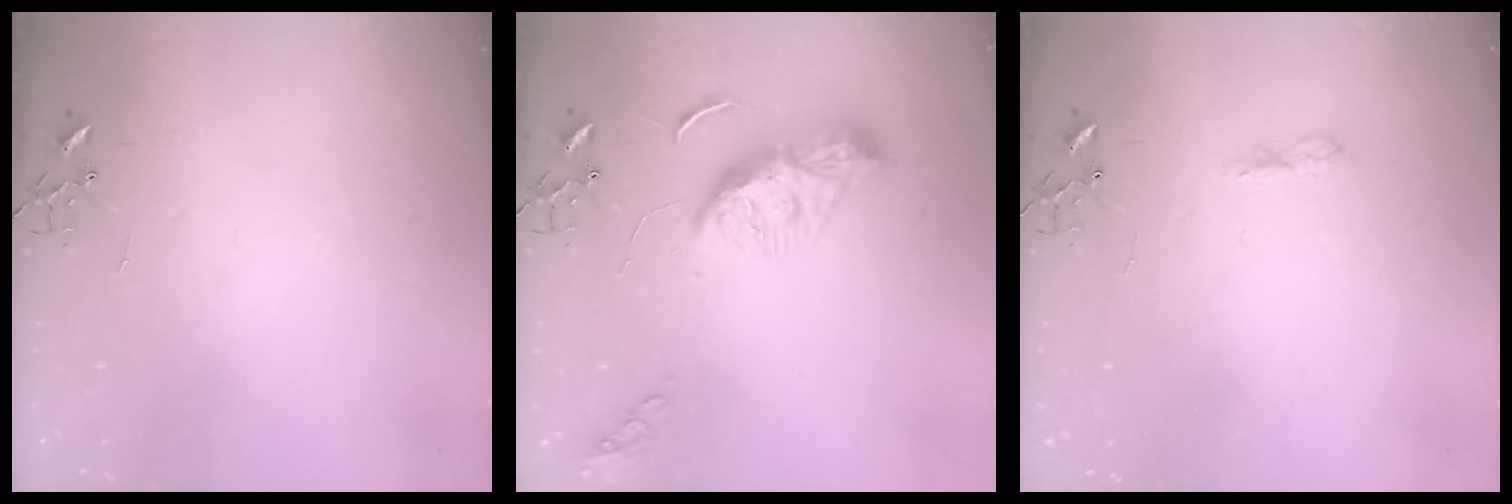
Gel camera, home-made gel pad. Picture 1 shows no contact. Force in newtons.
{"total": 9.9, "press": 9.8, "slide": 1.1}
{"total": 6.2, "press": 6.2, "slide": 0.8}